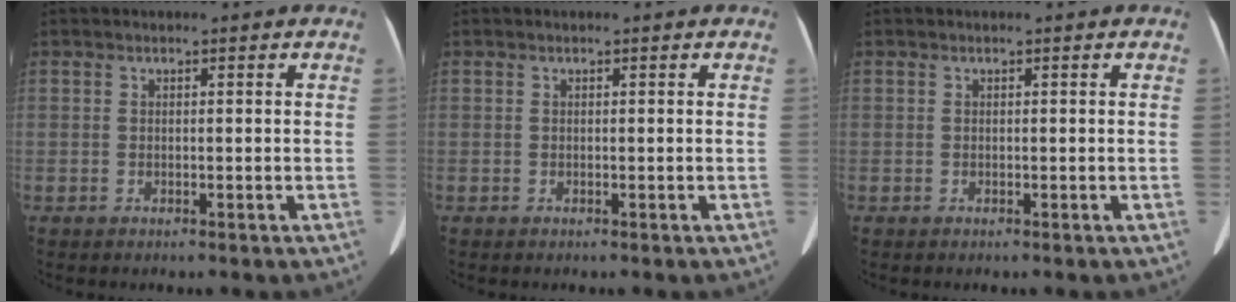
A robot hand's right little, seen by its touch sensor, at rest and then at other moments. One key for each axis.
{"total": 0.0}
{"total": 0.0}